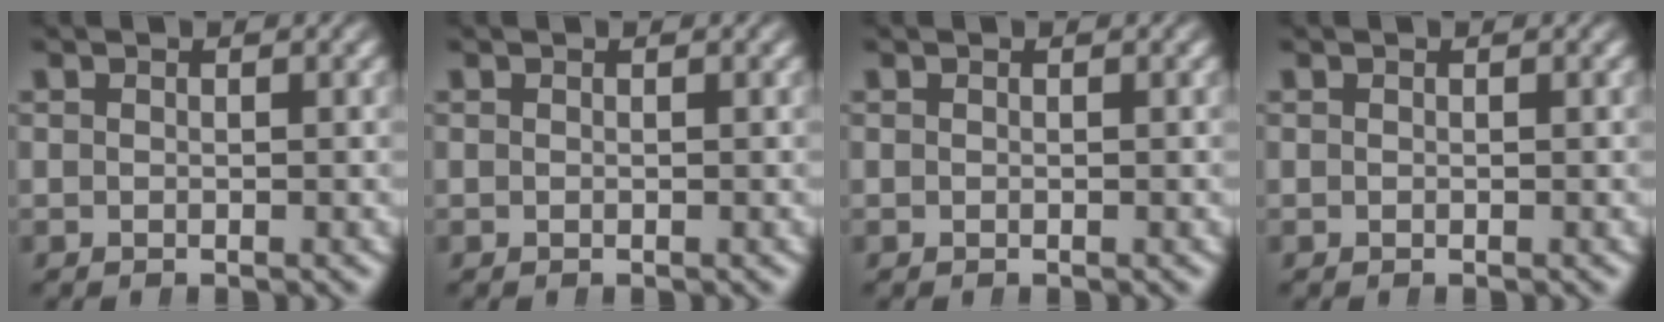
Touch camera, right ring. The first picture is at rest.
{"total": 0.0}
{"total": 0.0}
{"total": 0.0}